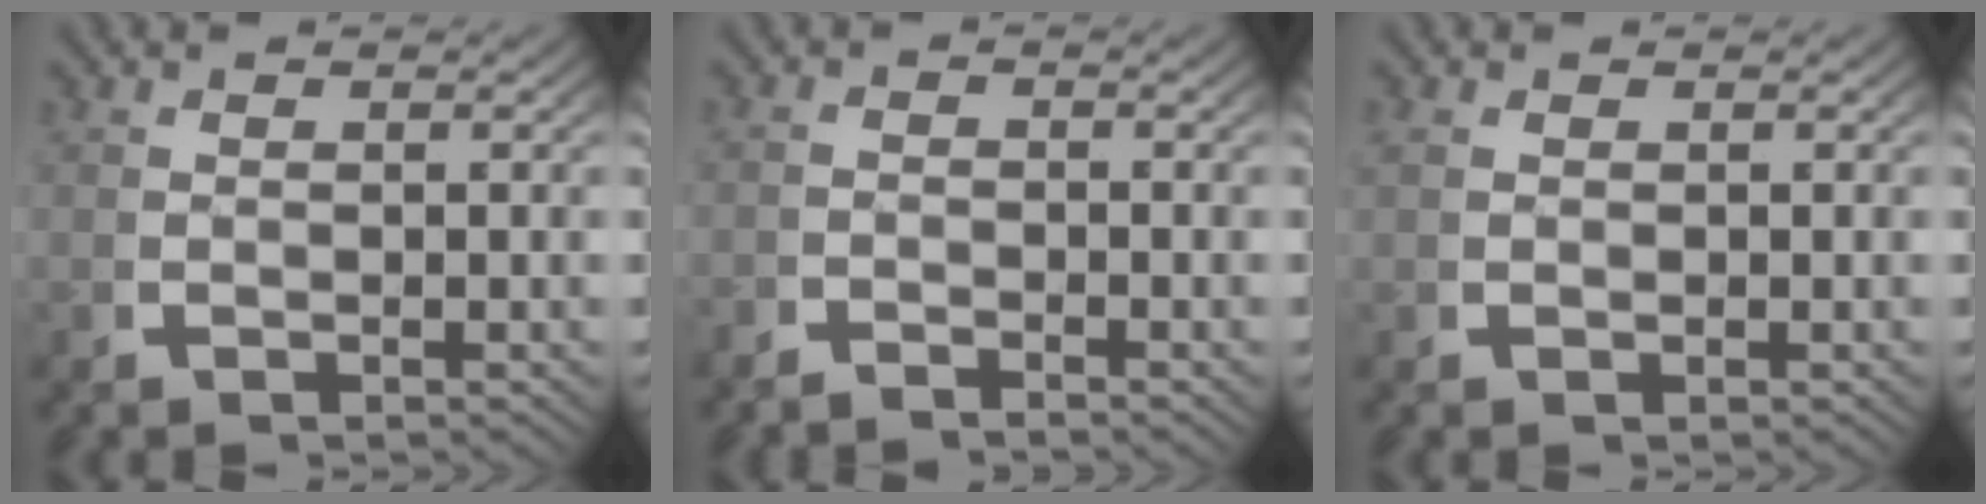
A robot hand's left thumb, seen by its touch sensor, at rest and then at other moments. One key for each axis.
{"total": 1.5, "fx": -1.5, "fy": 0.3, "fz": -0.1, "tx": 0.009, "ty": -0.005, "tz": -0.034}
{"total": 0.5, "fx": 0.4, "fy": 0.1, "fz": 0.3, "tx": -0.014, "ty": -0.003, "tz": 0.011}